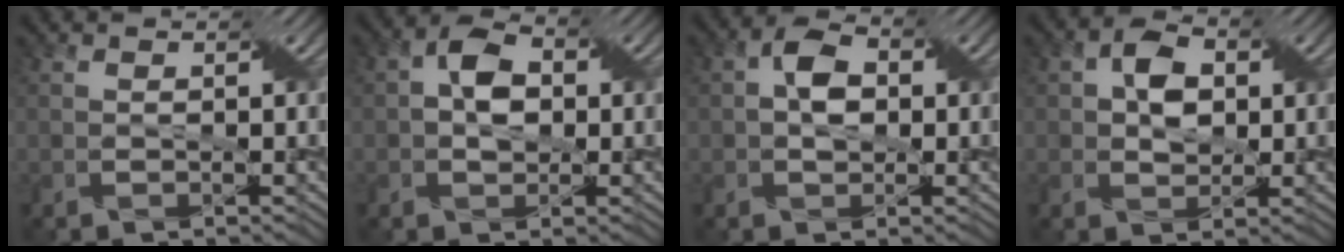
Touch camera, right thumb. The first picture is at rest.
{"total": 4.6, "force": [0.1, 3.2, 3.2], "torque": [-0.060, 0.006, -0.005]}
{"total": 4.0, "force": [0.1, 2.7, 3.0], "torque": [-0.055, 0.006, -0.006]}
{"total": 4.7, "force": [0.8, 3.4, 3.1], "torque": [-0.058, 0.006, 0.007]}